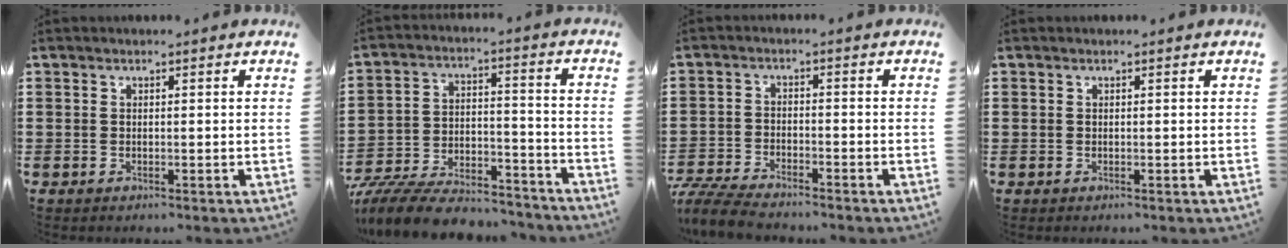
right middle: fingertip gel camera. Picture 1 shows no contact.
{"total": 10.0, "force": [-9.5, 1.8, 2.6], "torque": [-0.047, 0.024, -0.184]}
{"total": 5.7, "force": [-5.4, 0.8, 1.5], "torque": [-0.048, -0.002, -0.112]}
{"total": 0.0}